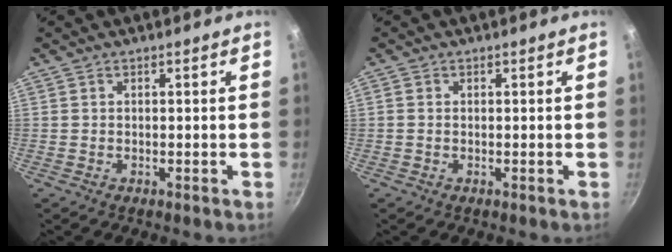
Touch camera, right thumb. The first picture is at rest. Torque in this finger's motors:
{"motor_torque": [-0.40, 0.33, -0.21, 0.10, -0.05]}